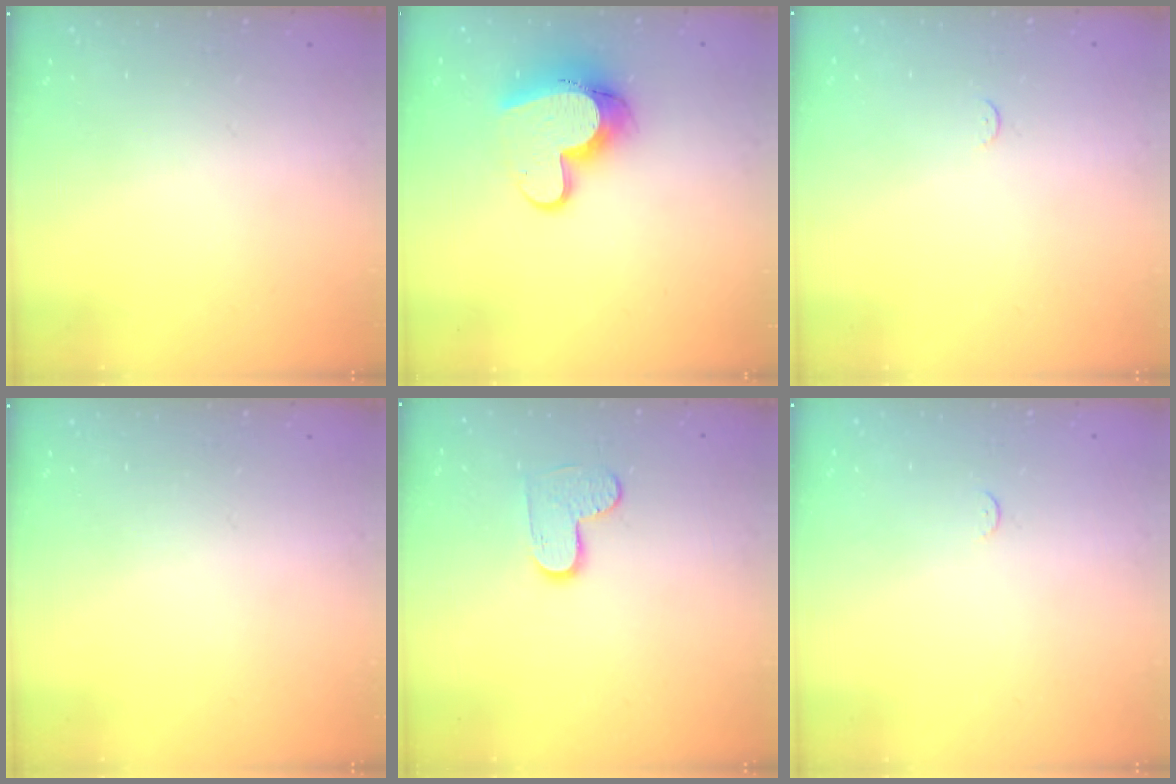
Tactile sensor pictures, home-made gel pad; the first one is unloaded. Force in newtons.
{"total": 12.6, "press": 12.6, "slide": 1.2}
{"total": 2.3, "press": 2.3, "slide": 0.3}
{"total": 0.0}
{"total": 6.3, "press": 6.3, "slide": 0.1}
{"total": 2.3, "press": 2.3, "slide": 0.3}